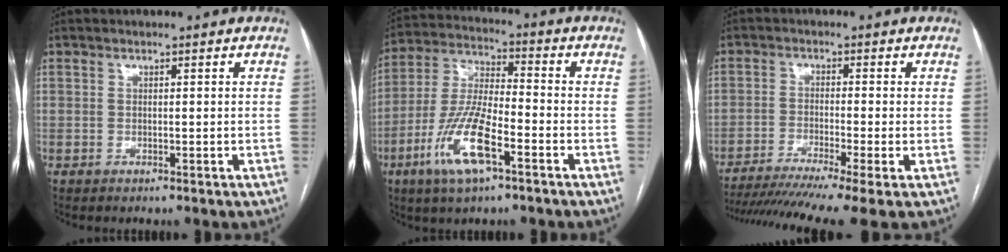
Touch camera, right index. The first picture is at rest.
{"total": 12.5, "force": [-5.8, 2.7, 10.8], "torque": [-0.226, -0.008, -0.110]}
{"total": 13.0, "force": [-9.8, -0.9, 8.5], "torque": [-0.137, -0.030, -0.158]}